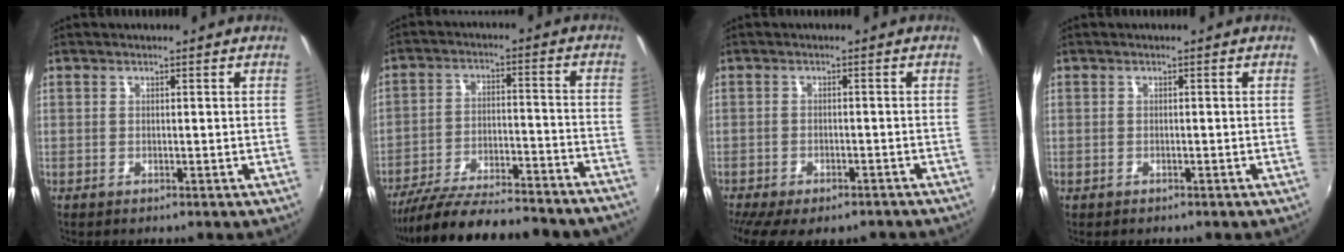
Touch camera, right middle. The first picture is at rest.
{"total": 26.3, "force": [-23.4, 3.5, 11.6], "torque": [-0.210, -0.051, -0.331]}
{"total": 10.2, "force": [-7.9, 3.8, 5.3], "torque": [-0.119, -0.038, -0.118]}
{"total": 0.6, "force": [-0.5, 0.3, 0.1], "torque": [-0.006, -0.002, -0.008]}